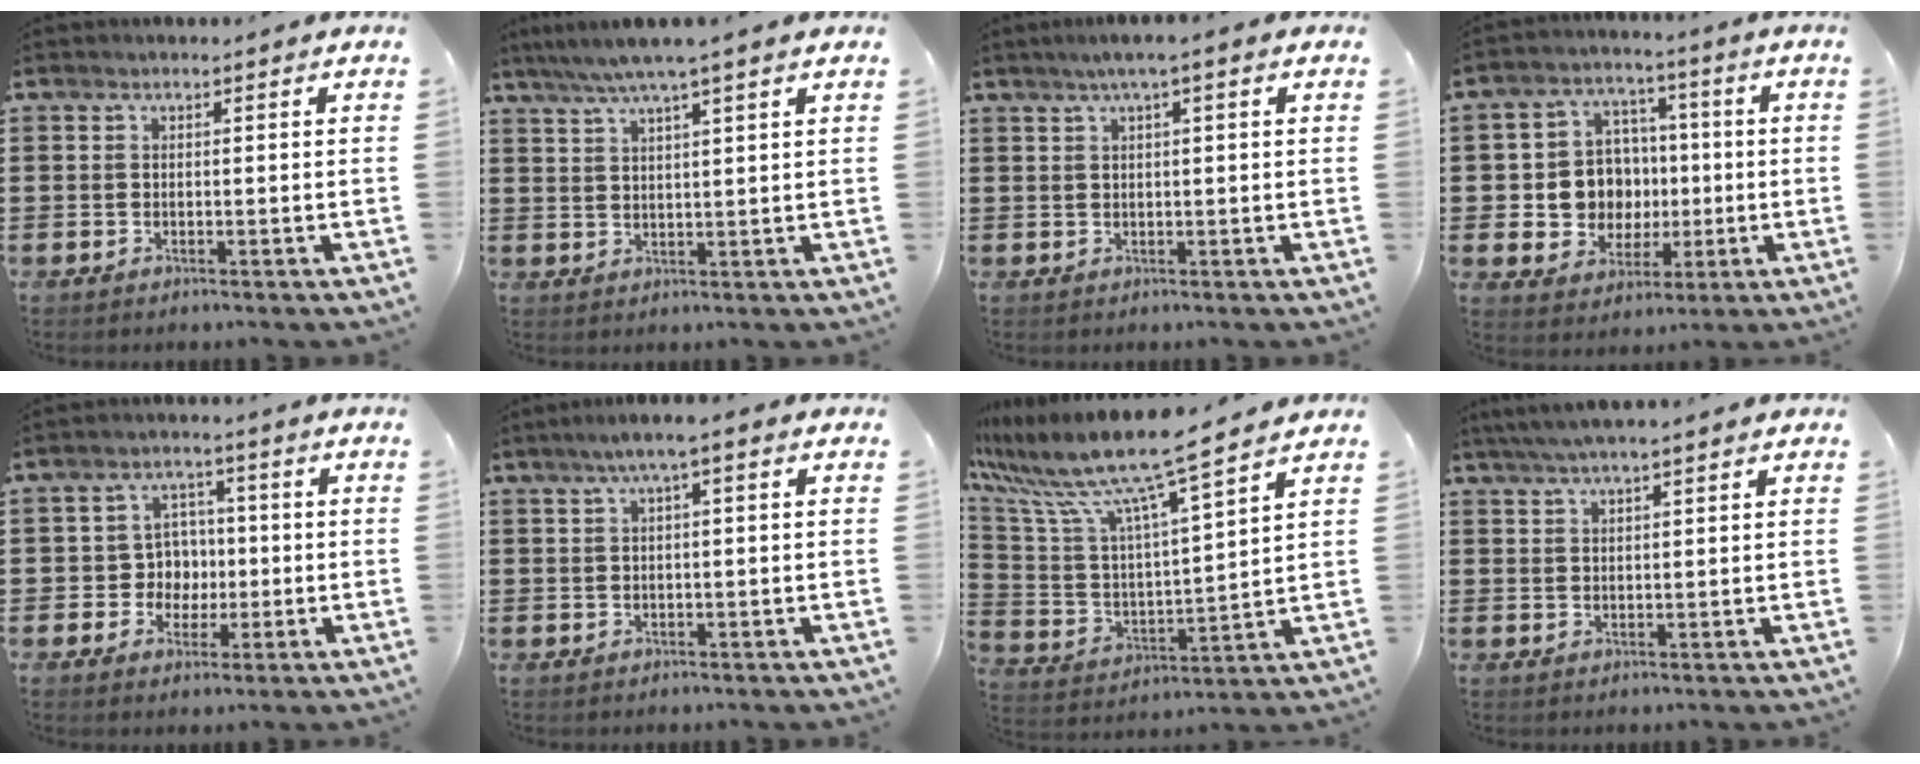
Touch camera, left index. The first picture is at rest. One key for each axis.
{"total": 4.1, "fx": 3.1, "fy": -0.4, "fz": 2.7, "tx": -0.059, "ty": -0.007, "tz": 0.052}
{"total": 2.3, "fx": 0.9, "fy": -0.1, "fz": 2.1, "tx": -0.040, "ty": 0.000, "tz": 0.016}
{"total": 9.0, "fx": 0.2, "fy": 8.5, "fz": 3.1, "tx": -0.089, "ty": 0.017, "tz": 0.014}
{"total": 5.0, "fx": -0.4, "fy": 4.7, "fz": 1.6, "tx": -0.041, "ty": 0.009, "tz": -0.011}
{"total": 2.6, "fx": 0.4, "fy": 0.1, "fz": 2.5, "tx": -0.046, "ty": 0.002, "tz": 0.005}
{"total": 10.9, "fx": 8.9, "fy": 0.0, "fz": 6.3, "tx": -0.161, "ty": -0.061, "tz": 0.145}
{"total": 3.2, "fx": 2.5, "fy": 0.1, "fz": 2.0, "tx": -0.043, "ty": 0.002, "tz": 0.046}